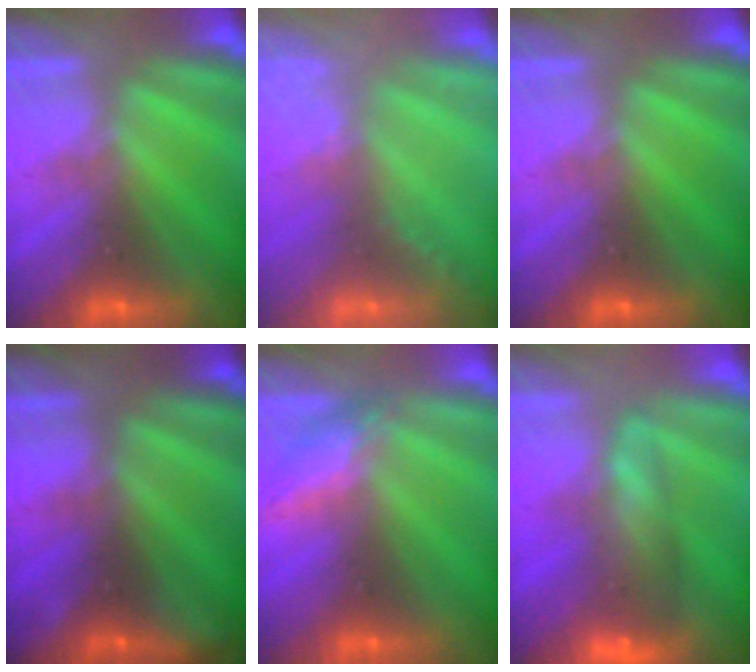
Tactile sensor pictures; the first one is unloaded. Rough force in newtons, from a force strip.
{"total": 1.6}
{"total": 0.0}
{"total": 2.4}
{"total": 2.4}
{"total": 7.5}